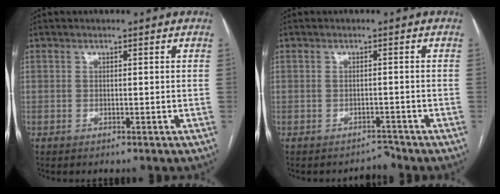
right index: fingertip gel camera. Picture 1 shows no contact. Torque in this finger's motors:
{"motor_torque": [0.04, -0.02, -0.05, -0.01]}